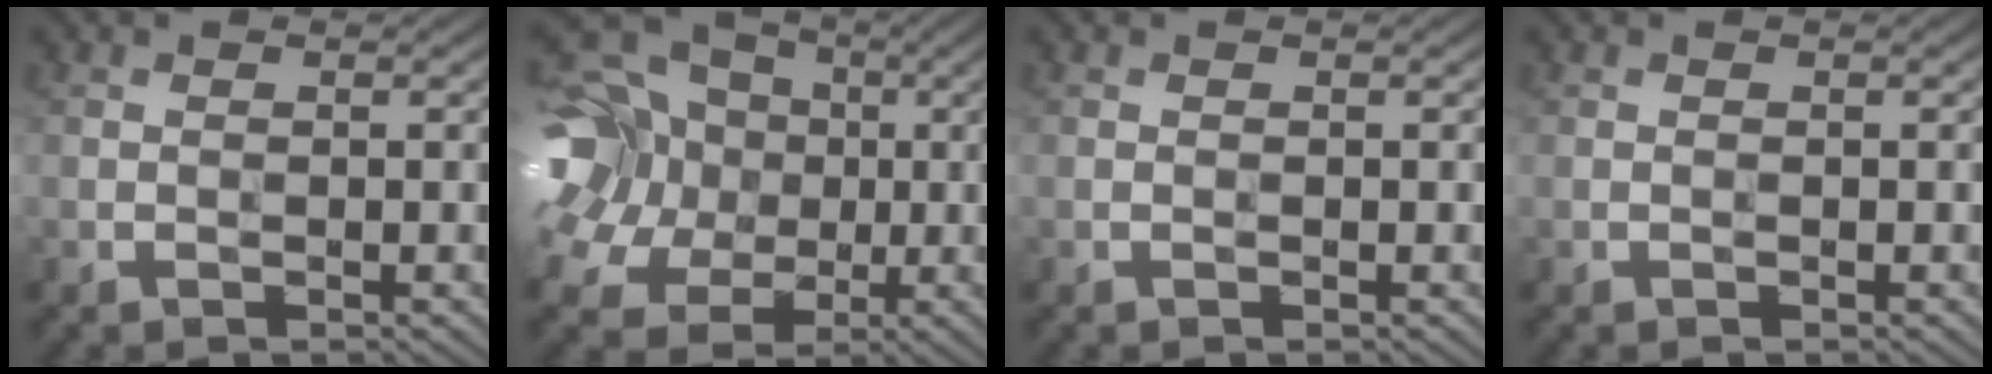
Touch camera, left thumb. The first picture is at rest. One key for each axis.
{"total": 19.5, "fx": 2.5, "fy": 16.6, "fz": 9.9, "tx": -0.296, "ty": 0.047, "tz": 0.015}
{"total": 0.0}
{"total": 0.0}